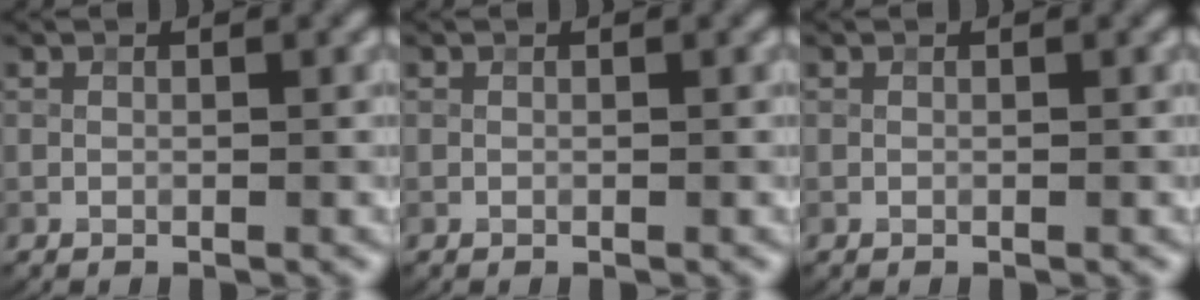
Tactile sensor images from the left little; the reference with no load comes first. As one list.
[{"total": 0.0}, {"total": 0.0}]